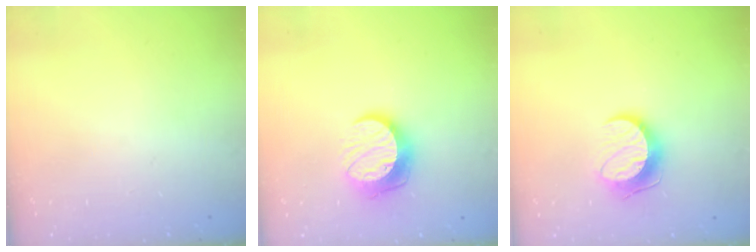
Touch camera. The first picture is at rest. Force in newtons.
{"total": 11.4, "press": 11.4, "slide": 0.5}
{"total": 10.0, "press": 10.0, "slide": 0.4}